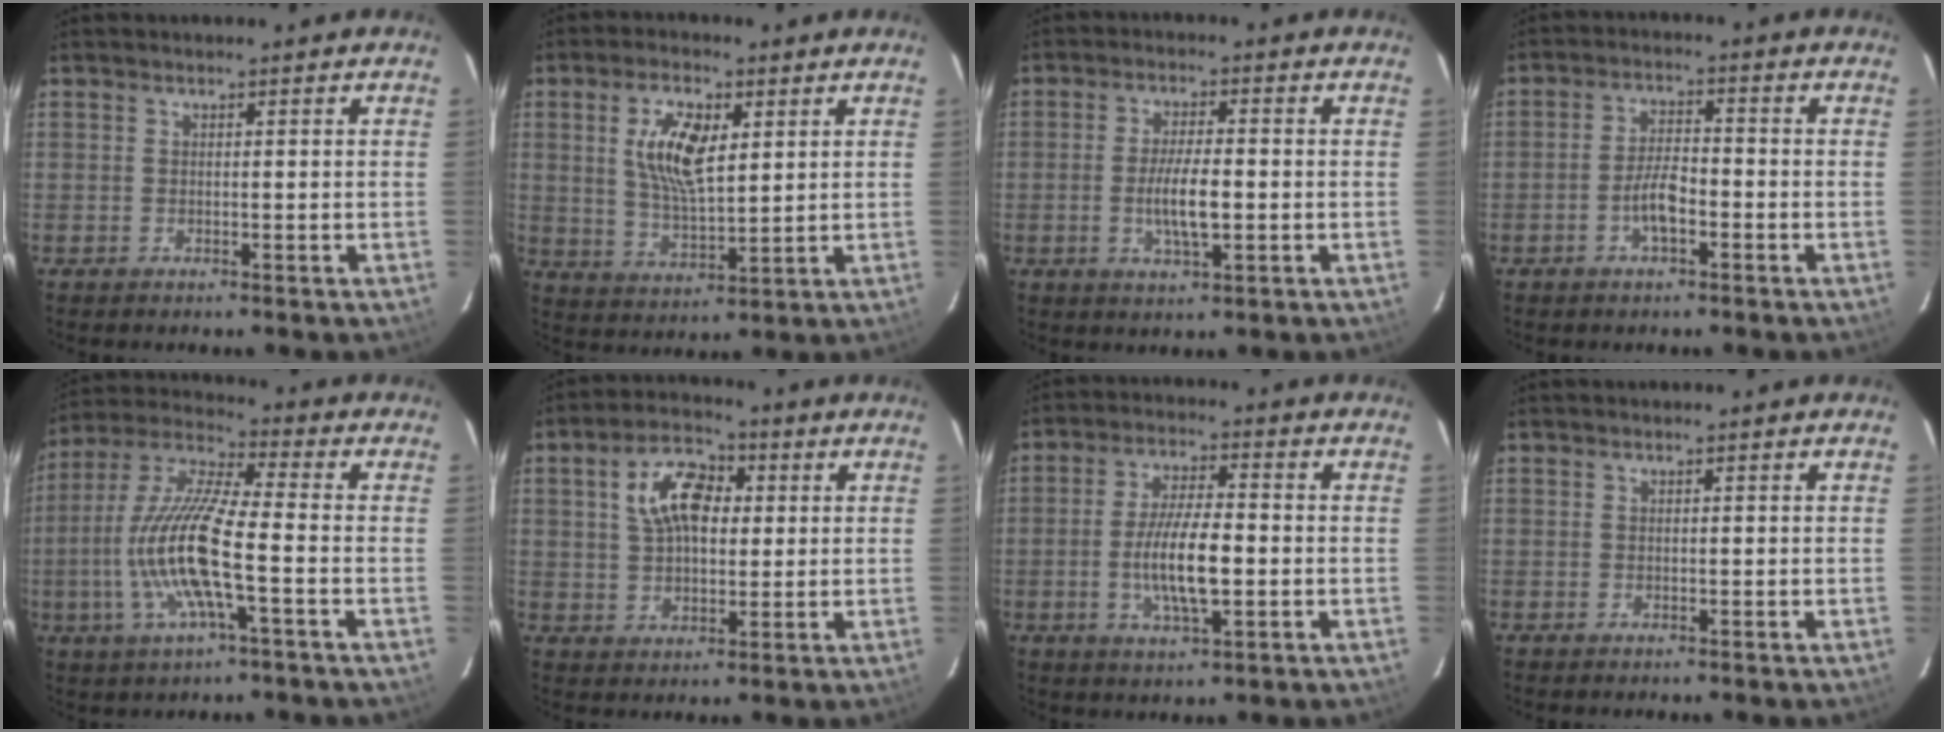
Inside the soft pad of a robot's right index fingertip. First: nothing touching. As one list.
[{"total": 8.1, "force": [3.2, 4.1, 6.2], "torque": [-0.114, 0.004, 0.067]}, {"total": 6.7, "force": [-1.2, 1.8, 6.3], "torque": [-0.123, -0.004, -0.021]}, {"total": 5.0, "force": [-2.3, 1.7, 4.1], "torque": [-0.087, 0.007, -0.041]}, {"total": 15.3, "force": [-3.6, 2.4, 14.7], "torque": [-0.298, -0.004, -0.073]}, {"total": 10.4, "force": [2.6, 6.3, 7.8], "torque": [-0.147, 0.029, 0.045]}, {"total": 10.1, "force": [-1.9, 2.9, 9.5], "torque": [-0.185, -0.003, -0.034]}, {"total": 0.0}]